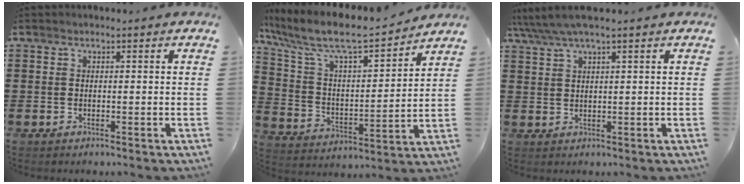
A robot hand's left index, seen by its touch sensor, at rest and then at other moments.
{"total": 9.0, "force": [7.6, 1.6, 4.4], "torque": [-0.122, -0.051, 0.125]}
{"total": 3.1, "force": [2.1, 0.2, 2.3], "torque": [-0.049, 0.002, 0.037]}